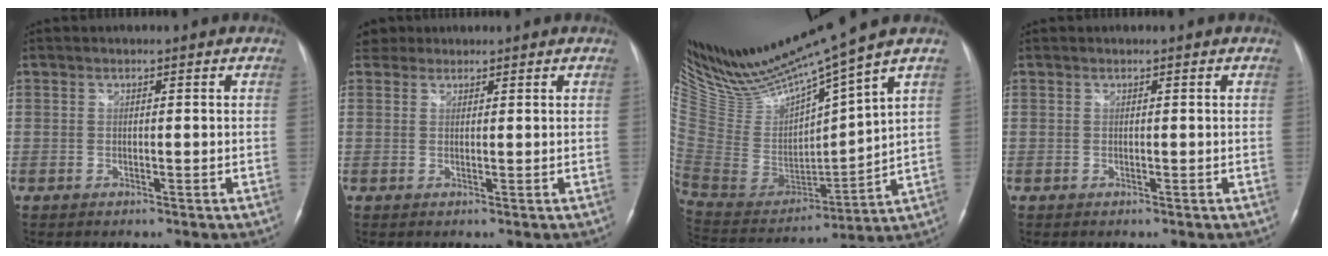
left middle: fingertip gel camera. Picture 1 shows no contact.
{"total": 2.3, "force": [1.9, 1.2, -0.4], "torque": [0.008, 0.017, 0.031]}
{"total": 16.8, "force": [14.9, -0.6, 7.8], "torque": [-0.154, -0.028, 0.301]}
{"total": 0.0}